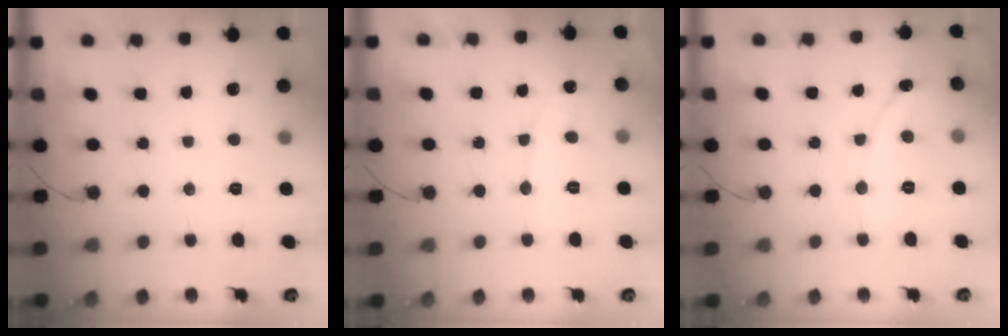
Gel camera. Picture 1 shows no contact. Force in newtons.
{"total": 5.5, "press": 5.5, "slide": 0.3}
{"total": 1.1, "press": 1.1, "slide": 0.1}